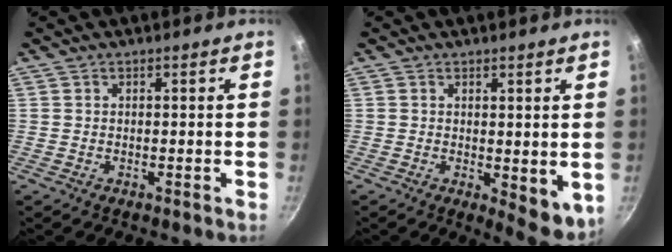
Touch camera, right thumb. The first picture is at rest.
{"total": 6.3, "force": [0.2, 2.8, 5.7], "torque": [-0.061, -0.008, 0.010]}